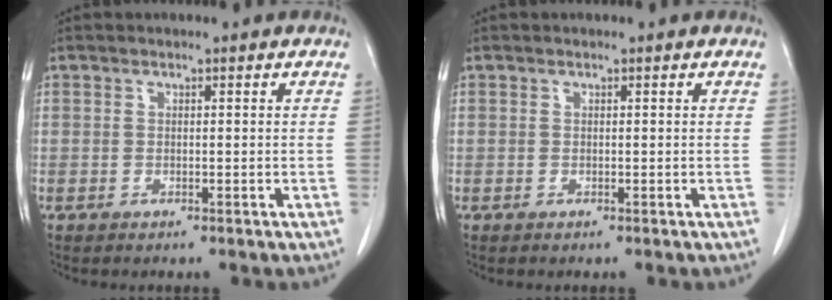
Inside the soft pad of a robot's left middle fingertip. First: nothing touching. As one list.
[{"total": 0.0}]